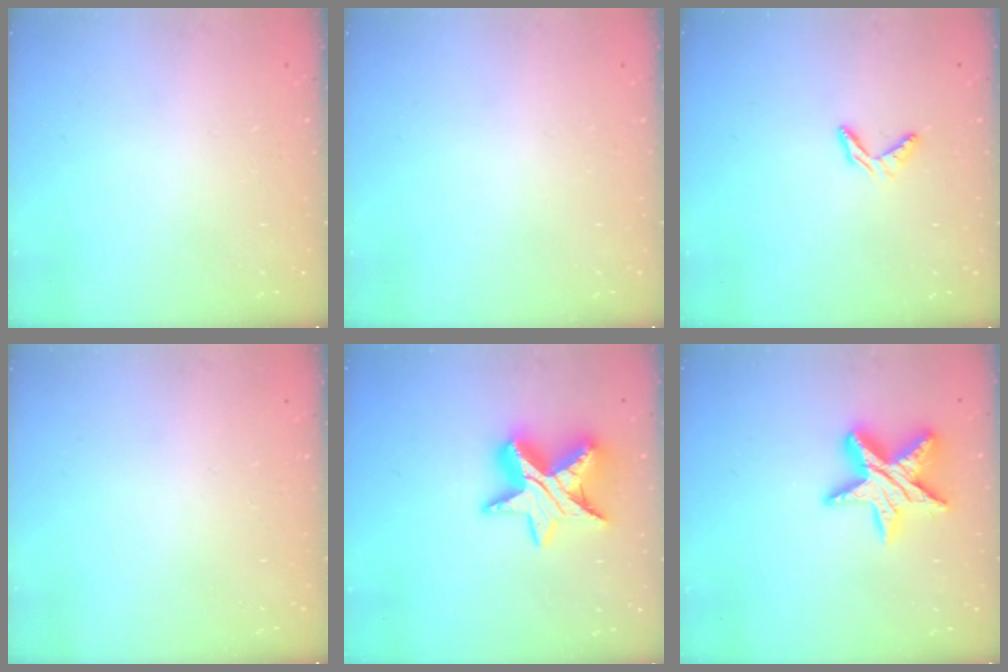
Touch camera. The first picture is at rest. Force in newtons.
{"total": 0.0}
{"total": 4.2, "press": 4.2, "slide": 0.3}
{"total": 0.0}
{"total": 14.3, "press": 14.2, "slide": 0.9}
{"total": 15.0, "press": 14.9, "slide": 1.3}